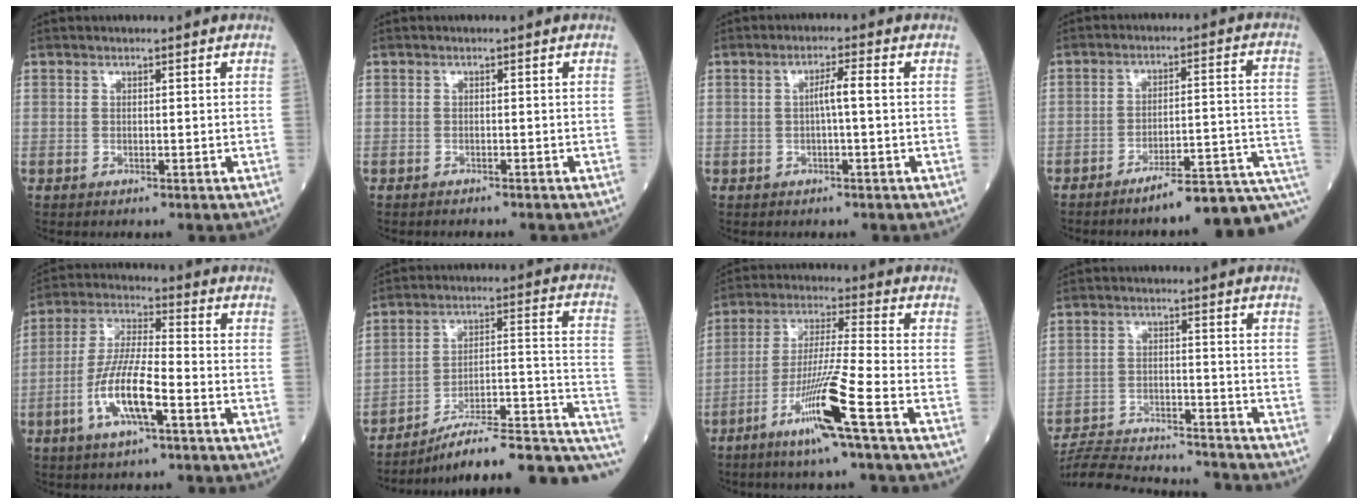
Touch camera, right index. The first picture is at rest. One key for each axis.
{"total": 2.0, "fx": -1.9, "fy": 0.3, "fz": 0.6, "tx": -0.014, "ty": -0.003, "tz": -0.024}
{"total": 2.9, "fx": 0.0, "fy": -0.1, "fz": 2.9, "tx": -0.048, "ty": 0.004, "tz": -0.001}
{"total": 12.1, "fx": -8.6, "fy": 0.4, "fz": 8.5, "tx": -0.087, "ty": 0.038, "tz": -0.122}
{"total": 10.3, "fx": -3.9, "fy": 1.9, "fz": 9.4, "tx": -0.189, "ty": -0.001, "tz": -0.073}
{"total": 18.7, "fx": -11.6, "fy": 4.8, "fz": 13.8, "tx": -0.130, "ty": 0.064, "tz": -0.161}
{"total": 11.3, "fx": -5.7, "fy": -1.4, "fz": 9.7, "tx": -0.185, "ty": -0.016, "tz": -0.113}
{"total": 19.0, "fx": -18.2, "fy": 1.6, "fz": 5.4, "tx": -0.119, "ty": -0.015, "tz": -0.272}